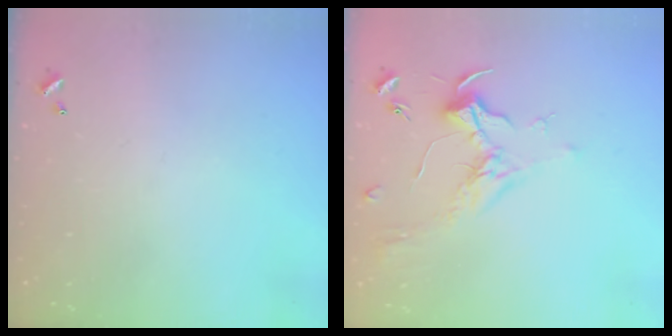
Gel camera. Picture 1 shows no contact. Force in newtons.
{"total": 1.8, "press": 1.6, "slide": 0.7}